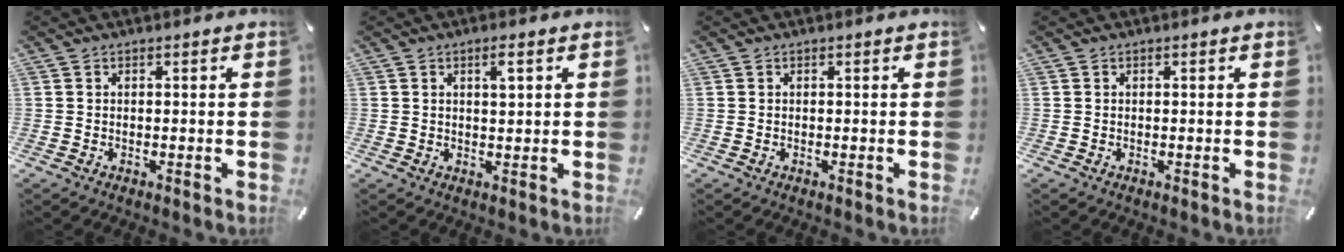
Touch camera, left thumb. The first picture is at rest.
{"total": 2.6, "force": [1.1, 0.5, 2.2], "torque": [-0.040, -0.001, 0.016]}
{"total": 0.0}
{"total": 0.0}